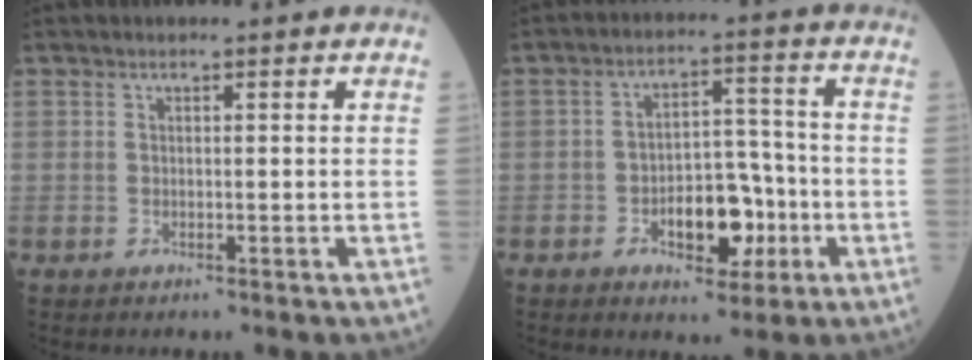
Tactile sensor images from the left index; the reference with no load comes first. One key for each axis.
{"total": 8.6, "fx": -3.3, "fy": 4.5, "fz": 6.6, "tx": -0.106, "ty": 0.018, "tz": -0.048}